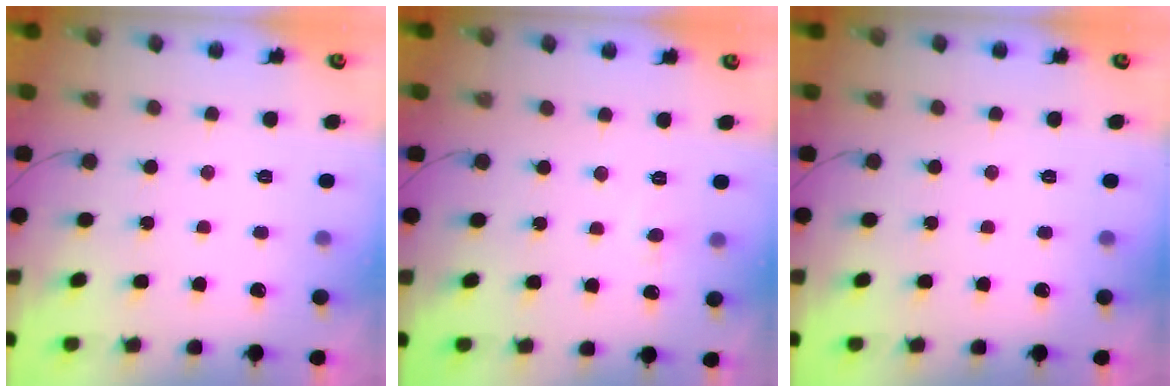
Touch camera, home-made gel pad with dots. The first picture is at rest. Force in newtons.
{"total": 4.5, "press": 4.4, "slide": 0.3}
{"total": 0.0}